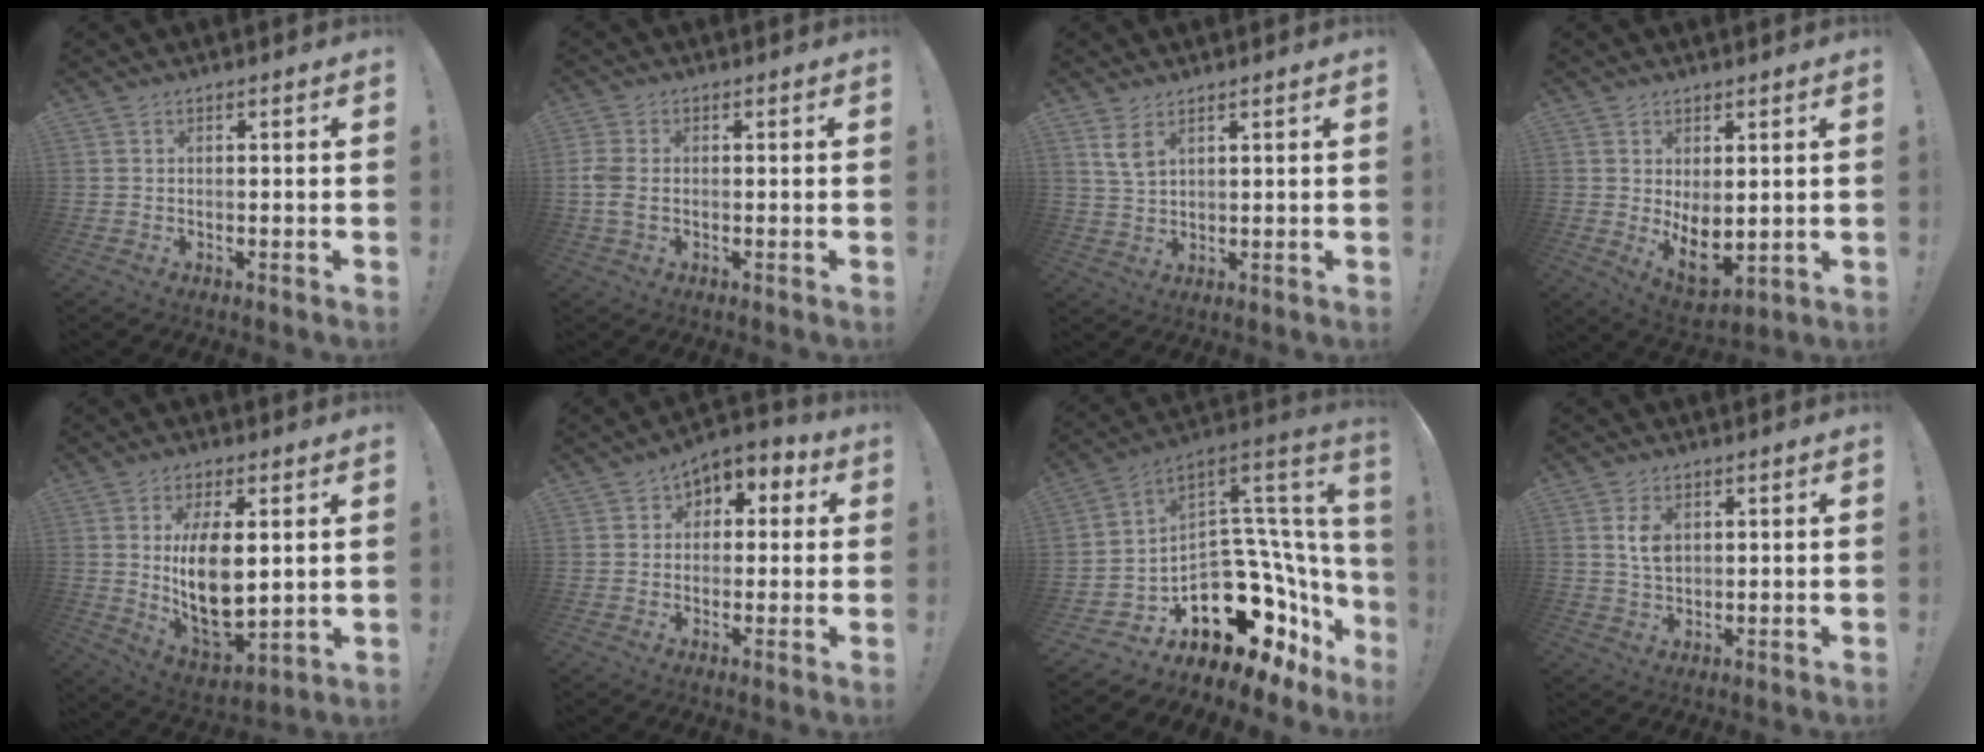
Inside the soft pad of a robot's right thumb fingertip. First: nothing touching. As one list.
[{"total": 4.9, "force": [-0.5, 3.3, 3.6], "torque": [-0.084, 0.005, -0.008]}, {"total": 4.9, "force": [2.9, 2.0, 3.4], "torque": [-0.054, -0.014, 0.051]}, {"total": 9.0, "force": [1.1, 5.0, 7.4], "torque": [-0.100, -0.026, 0.030]}, {"total": 14.5, "force": [2.9, 7.2, 12.3], "torque": [-0.222, -0.039, 0.050]}, {"total": 4.8, "force": [0.6, 4.4, 1.8], "torque": [-0.015, 0.002, 0.012]}, {"total": 17.5, "force": [-7.3, 11.3, 11.3], "torque": [-0.134, -0.001, -0.084]}, {"total": 5.0, "force": [1.5, 3.3, 3.5], "torque": [-0.047, -0.001, 0.024]}]